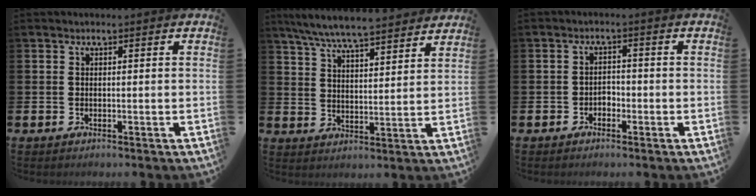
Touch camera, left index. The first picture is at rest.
{"total": 7.5, "force": [7.1, 0.3, 2.2], "torque": [-0.072, -0.039, 0.128]}
{"total": 1.6, "force": [-1.2, 1.1, 0.2], "torque": [-0.009, 0.004, -0.027]}